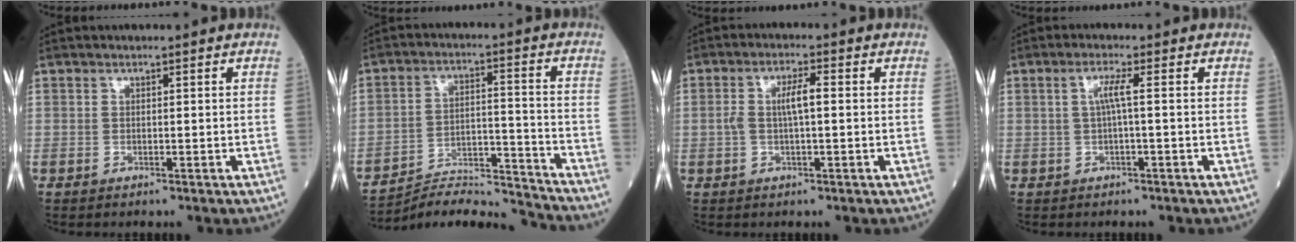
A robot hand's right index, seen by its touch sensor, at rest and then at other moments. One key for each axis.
{"total": 12.6, "fx": -12.5, "fy": -1.6, "fz": 0.6, "tx": -0.011, "ty": 0.019, "tz": -0.215}
{"total": 4.1, "fx": 0.2, "fy": 0.9, "fz": 4.0, "tx": -0.083, "ty": 0.013, "tz": 0.004}
{"total": 2.4, "fx": 0.1, "fy": -0.3, "fz": 2.4, "tx": -0.049, "ty": 0.006, "tz": 0.003}